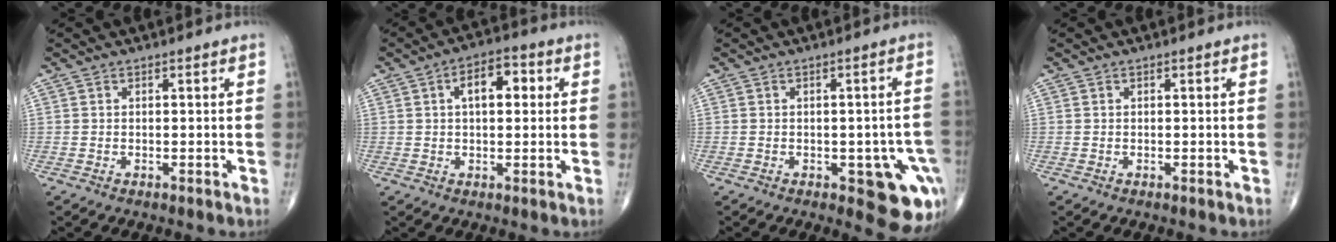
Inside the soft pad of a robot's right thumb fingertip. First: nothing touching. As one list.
[{"total": 7.1, "force": [1.7, 3.8, 5.8], "torque": [-0.075, 0.014, 0.020]}, {"total": 10.1, "force": [-3.7, 4.3, 8.3], "torque": [-0.059, 0.007, -0.040]}, {"total": 0.0}]